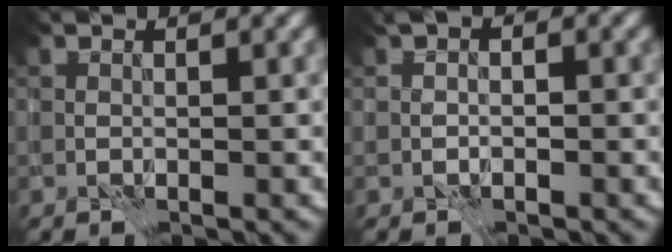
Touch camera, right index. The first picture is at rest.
{"total": 1.1, "force": [-0.2, 0.7, 0.8], "torque": [-0.013, 0.005, -0.008]}